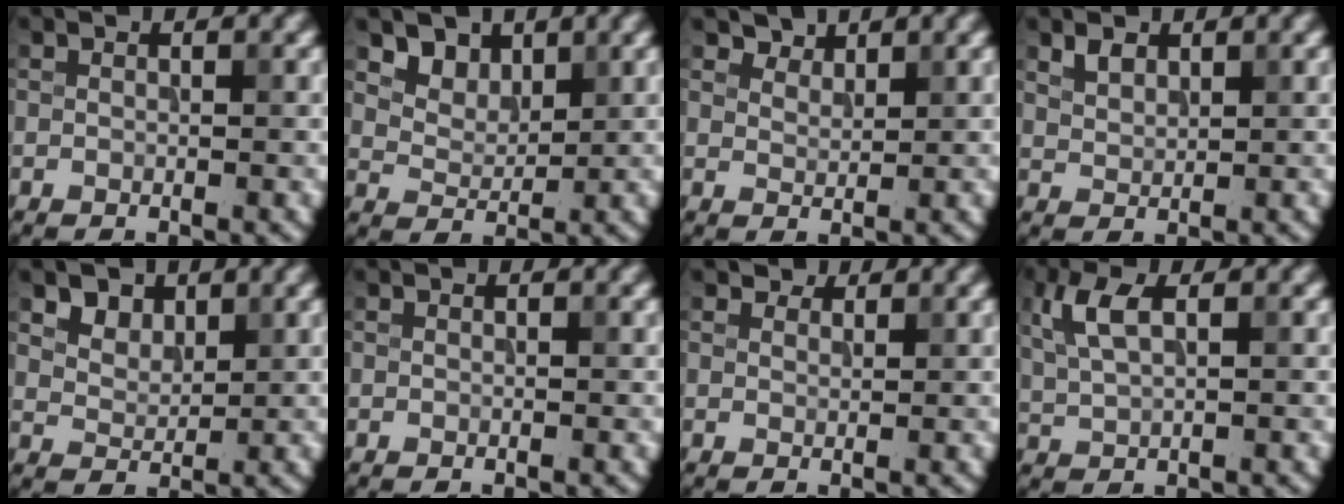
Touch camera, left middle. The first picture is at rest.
{"total": 3.1, "force": [2.1, 2.1, 1.1], "torque": [-0.031, -0.022, 0.052]}
{"total": 2.1, "force": [2.0, 0.8, 0.3], "torque": [-0.013, -0.008, 0.039]}
{"total": 1.5, "force": [1.1, 0.9, 0.6], "torque": [-0.013, 0.002, 0.025]}
{"total": 3.1, "force": [2.1, 2.0, 1.2], "torque": [-0.034, -0.013, 0.053]}
{"total": 0.0}
{"total": 1.6, "force": [1.4, 0.6, 0.2], "torque": [-0.009, -0.003, 0.015]}
{"total": 3.6, "force": [1.3, 1.6, 2.9], "torque": [-0.068, 0.007, 0.027]}